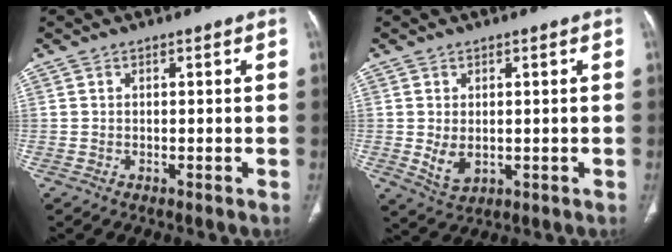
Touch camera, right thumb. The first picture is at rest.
{"total": 4.5, "force": [-0.1, 3.0, 3.3], "torque": [-0.059, -0.010, 0.012]}